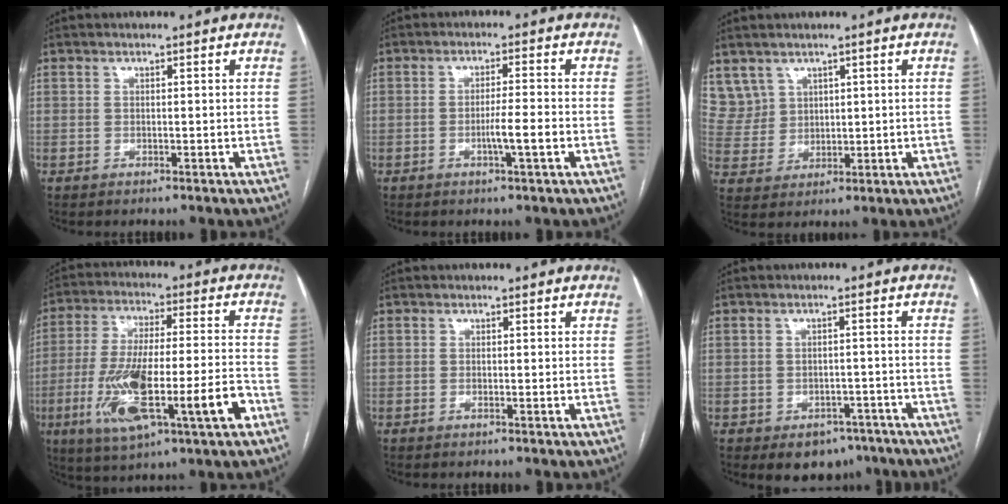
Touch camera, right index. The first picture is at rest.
{"total": 4.1, "force": [-1.4, -0.3, 3.9], "torque": [-0.064, -0.003, -0.024]}
{"total": 6.1, "force": [3.8, 4.8, 0.2], "torque": [-0.007, 0.015, 0.092]}
{"total": 18.6, "force": [-6.6, 2.8, 17.2], "torque": [-0.311, -0.007, -0.105]}
{"total": 0.8, "force": [-0.3, 0.1, 0.7], "torque": [-0.012, -0.001, -0.003]}
{"total": 6.3, "force": [-4.2, 4.2, 2.2], "torque": [-0.016, 0.014, -0.049]}